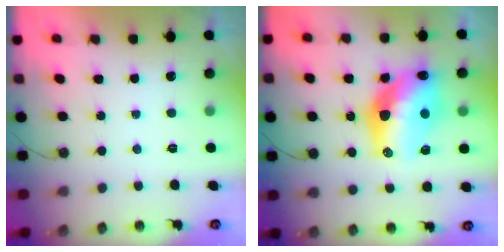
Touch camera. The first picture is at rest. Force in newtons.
{"total": 17.1, "press": 16.9, "slide": 2.7}